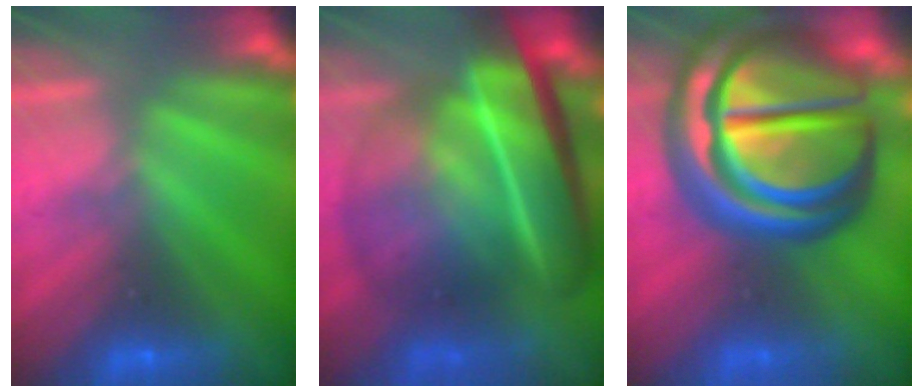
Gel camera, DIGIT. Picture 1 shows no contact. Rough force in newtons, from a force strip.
{"total": 7.6}
{"total": 5.6}